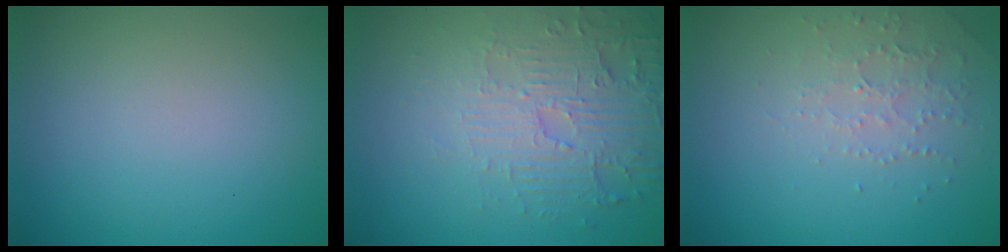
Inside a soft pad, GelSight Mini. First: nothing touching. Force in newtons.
{"total": 5.5, "press": 3.5, "slide": 4.2}
{"total": 2.2, "press": 2.1, "slide": 0.6}